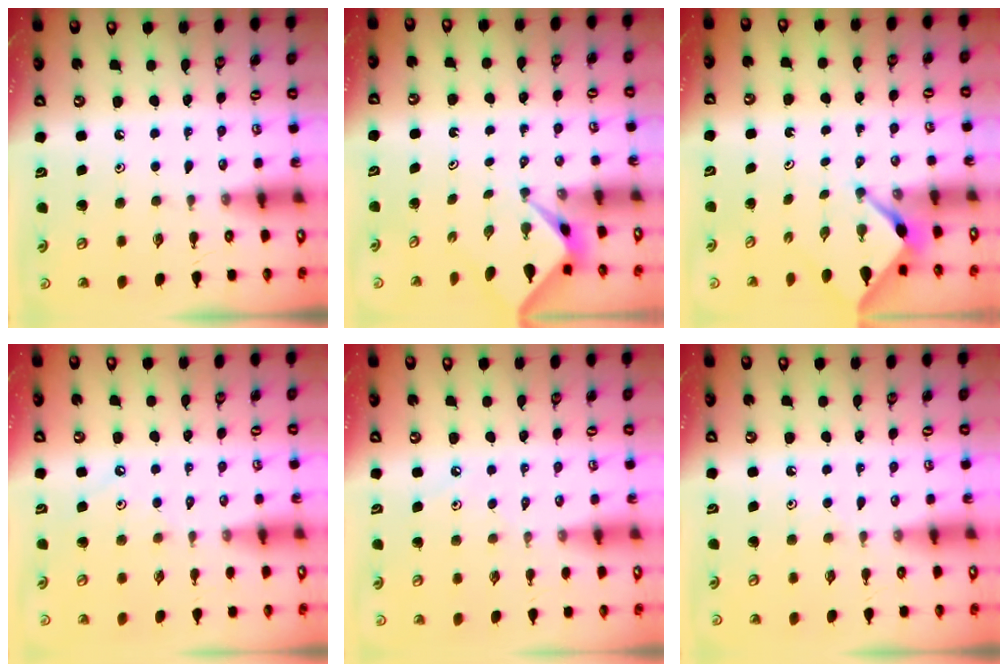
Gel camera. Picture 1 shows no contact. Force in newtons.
{"total": 2.2, "press": 2.2, "slide": 0.2}
{"total": 2.2, "press": 2.2, "slide": 0.3}
{"total": 2.1, "press": 2.1, "slide": 0.4}
{"total": 3.8, "press": 3.8, "slide": 0.5}
{"total": 5.0, "press": 5.0, "slide": 0.6}